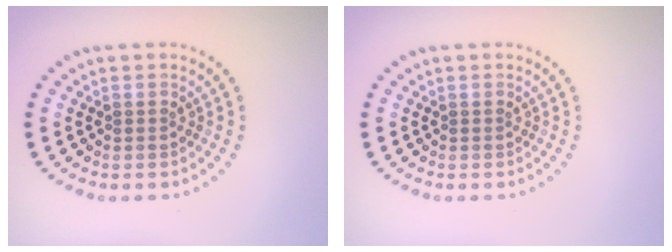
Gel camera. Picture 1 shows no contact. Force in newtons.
{"total": 0.0}